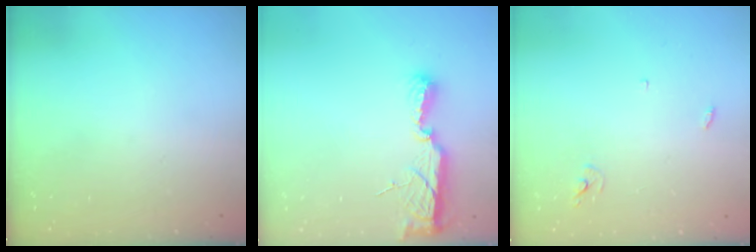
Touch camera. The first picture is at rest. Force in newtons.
{"total": 10.6, "press": 9.3, "slide": 5.2}
{"total": 2.4, "press": 2.4, "slide": 0.2}